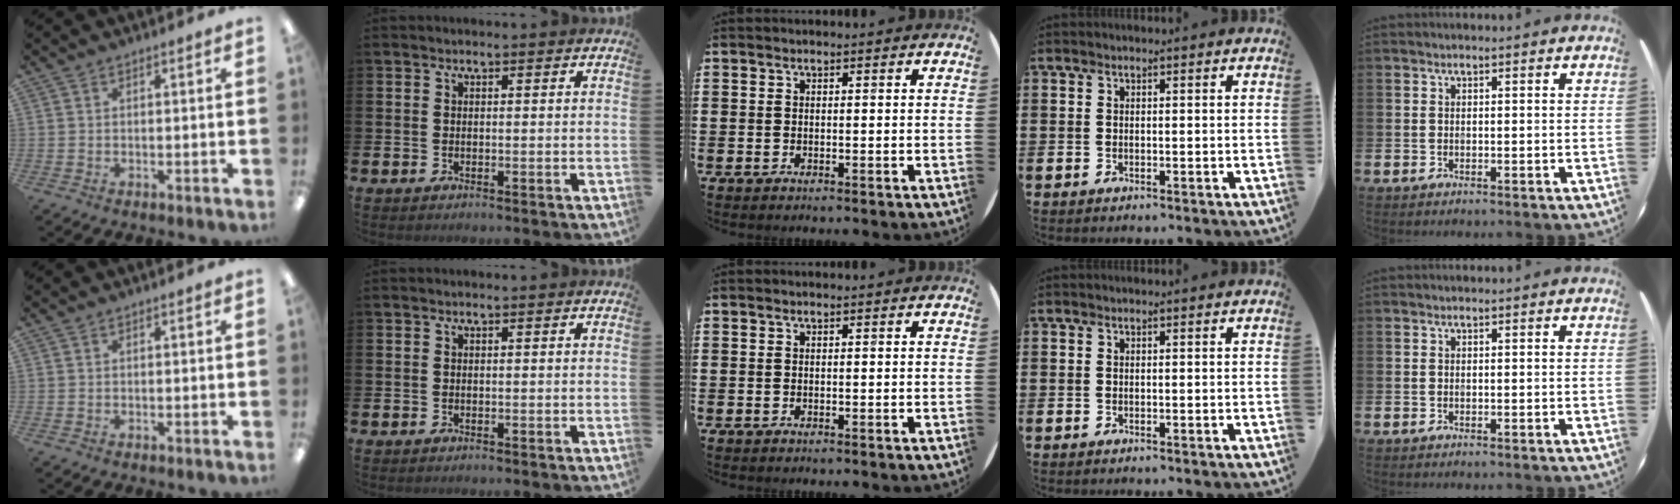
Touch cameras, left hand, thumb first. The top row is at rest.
{}